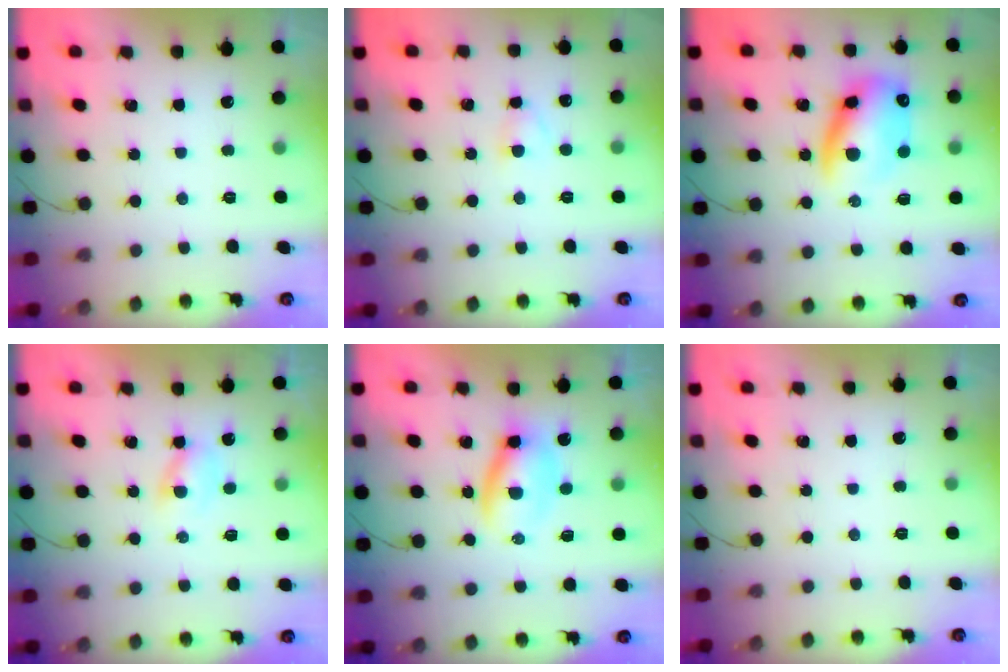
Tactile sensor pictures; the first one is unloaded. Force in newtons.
{"total": 2.8, "press": 2.6, "slide": 1.1}
{"total": 13.8, "press": 13.4, "slide": 3.2}
{"total": 1.9, "press": 1.7, "slide": 0.9}
{"total": 5.1, "press": 5.0, "slide": 1.1}
{"total": 0.0}